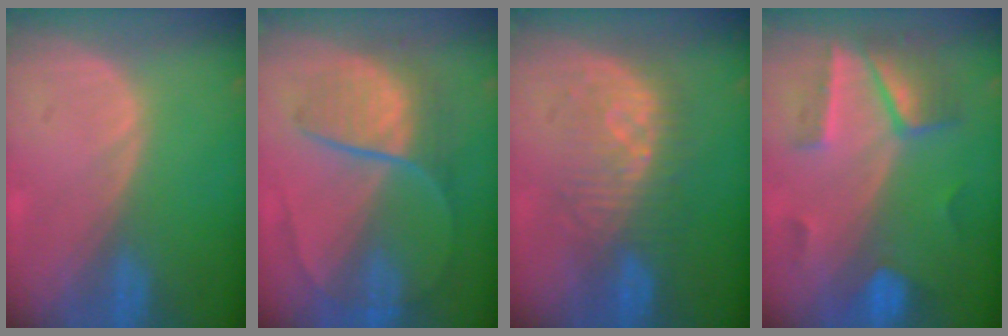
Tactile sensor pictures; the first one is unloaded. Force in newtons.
{"total": 8.5, "press": 7.4, "slide": 4.1}
{"total": 7.8, "press": 7.7, "slide": 1.1}
{"total": 6.9, "press": 6.9, "slide": 0.7}